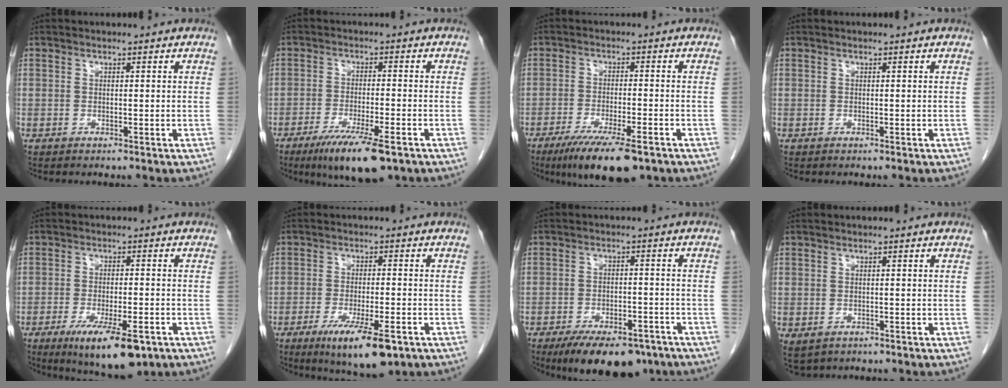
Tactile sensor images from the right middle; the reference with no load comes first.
{"total": 10.2, "force": [-6.6, 1.6, 7.6], "torque": [-0.128, -0.023, -0.104]}
{"total": 11.2, "force": [-7.6, 2.2, 7.9], "torque": [-0.128, -0.023, -0.119]}
{"total": 0.0}
{"total": 11.2, "force": [-6.5, 2.9, 8.7], "torque": [-0.138, -0.020, -0.096]}
{"total": 10.3, "force": [-5.9, 2.1, 8.2], "torque": [-0.134, -0.021, -0.086]}
{"total": 12.8, "force": [-9.5, 5.2, 6.8], "torque": [-0.100, -0.004, -0.140]}
{"total": 3.1, "force": [-1.5, 2.3, 1.4], "torque": [-0.019, -0.004, -0.013]}